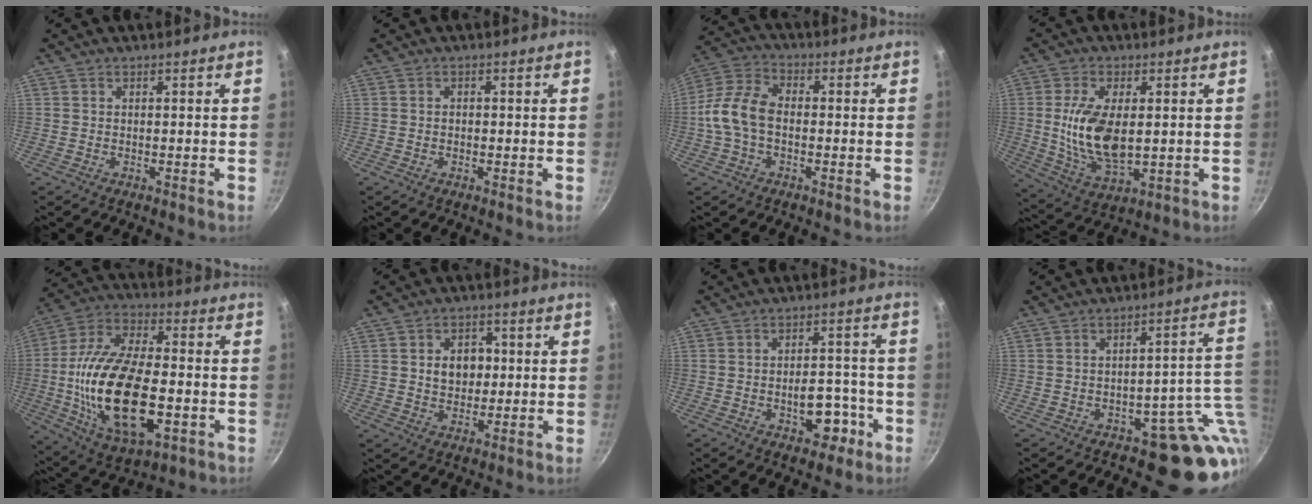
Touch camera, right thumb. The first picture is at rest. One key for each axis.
{"total": 0.7, "fx": -0.2, "fy": 0.6, "fz": 0.3, "tx": -0.005, "ty": 0.004, "tz": -0.003}
{"total": 9.5, "fx": -1.3, "fy": 6.1, "fz": 7.3, "tx": -0.138, "ty": 0.033, "tz": -0.041}
{"total": 13.4, "fx": 0.9, "fy": 6.8, "fz": 11.5, "tx": -0.214, "ty": -0.011, "tz": 0.024}
{"total": 25.2, "fx": -4.1, "fy": 12.5, "fz": 21.5, "tx": -0.405, "ty": 0.019, "tz": -0.069}
{"total": 7.0, "fx": 0.9, "fy": 5.4, "fz": 4.4, "tx": -0.039, "ty": 0.003, "tz": 0.011}
{"total": 8.3, "fx": -3.3, "fy": 4.9, "fz": 5.8, "tx": -0.044, "ty": 0.027, "tz": -0.039}
{"total": 10.6, "fx": -2.2, "fy": 6.6, "fz": 8.0, "tx": -0.032, "ty": 0.027, "tz": -0.026}